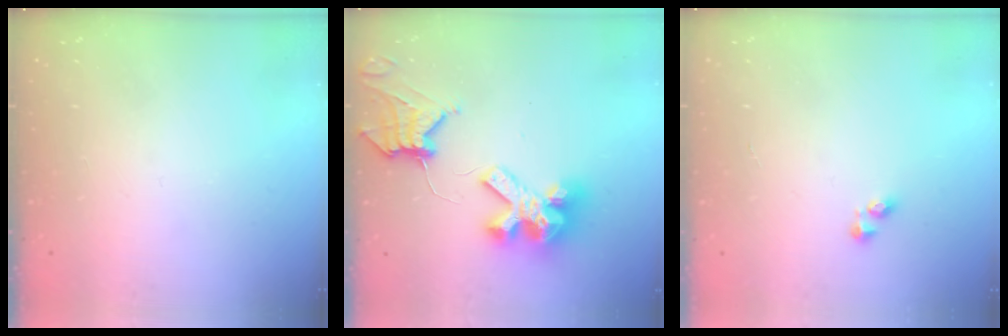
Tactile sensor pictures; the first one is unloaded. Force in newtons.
{"total": 12.2, "press": 12.1, "slide": 1.2}
{"total": 2.2, "press": 2.2, "slide": 0.3}